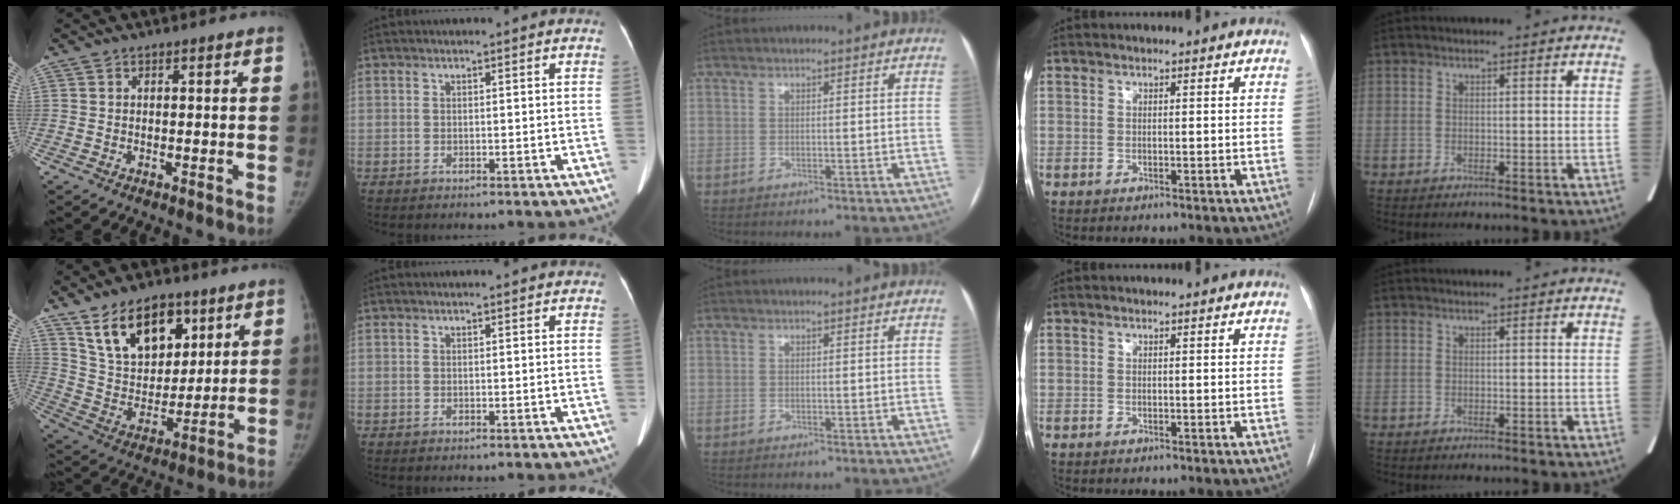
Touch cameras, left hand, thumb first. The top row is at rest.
{"thumb": {"total": 17.0, "force": [9.6, 10.2, 9.7], "torque": [-0.117, -0.044, 0.181]}, "index": {"total": 1.6, "force": [1.3, 0.4, 0.7], "torque": [-0.010, 0.019, 0.013]}}